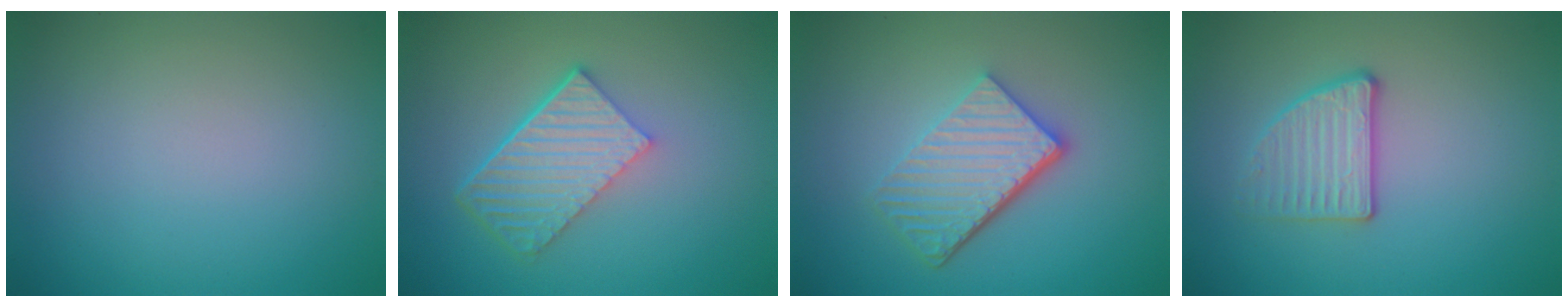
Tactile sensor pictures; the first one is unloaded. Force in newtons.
{"total": 5.8, "press": 4.0, "slide": 4.2}
{"total": 5.3, "press": 3.8, "slide": 3.8}
{"total": 2.7, "press": 2.5, "slide": 1.2}